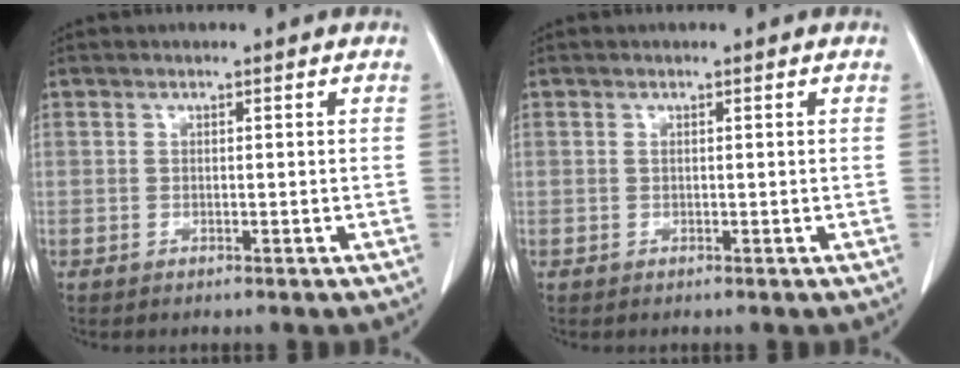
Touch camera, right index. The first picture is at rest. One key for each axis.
{"total": 0.0}